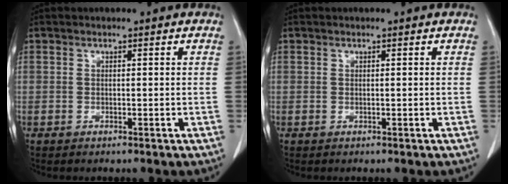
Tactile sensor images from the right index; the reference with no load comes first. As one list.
[{"total": 0.0}]